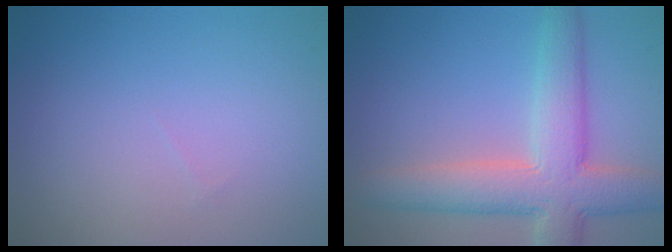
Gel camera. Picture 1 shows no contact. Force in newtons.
{"total": 7.5, "press": 7.5, "slide": 0.5}